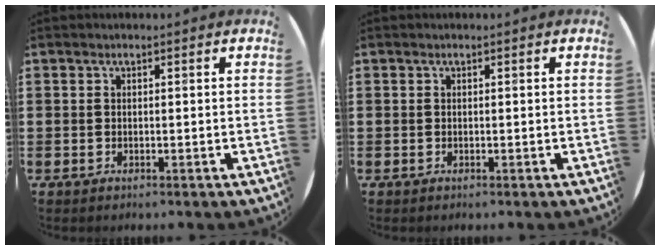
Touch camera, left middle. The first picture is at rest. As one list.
[{"total": 0.0}]